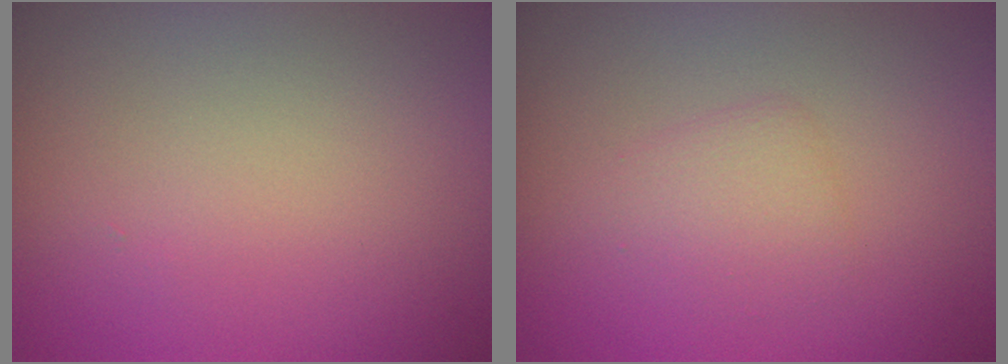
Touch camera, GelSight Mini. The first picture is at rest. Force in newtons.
{"total": 1.6, "press": 1.6, "slide": 0.0}